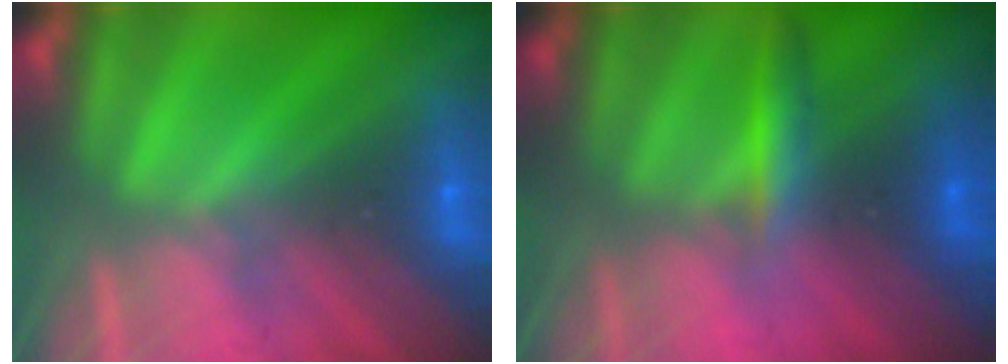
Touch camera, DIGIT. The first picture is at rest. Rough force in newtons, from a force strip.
{"total": 2.7}